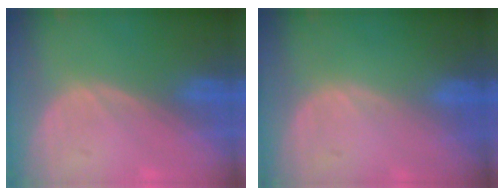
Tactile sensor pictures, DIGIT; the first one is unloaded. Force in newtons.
{"total": 0.0}